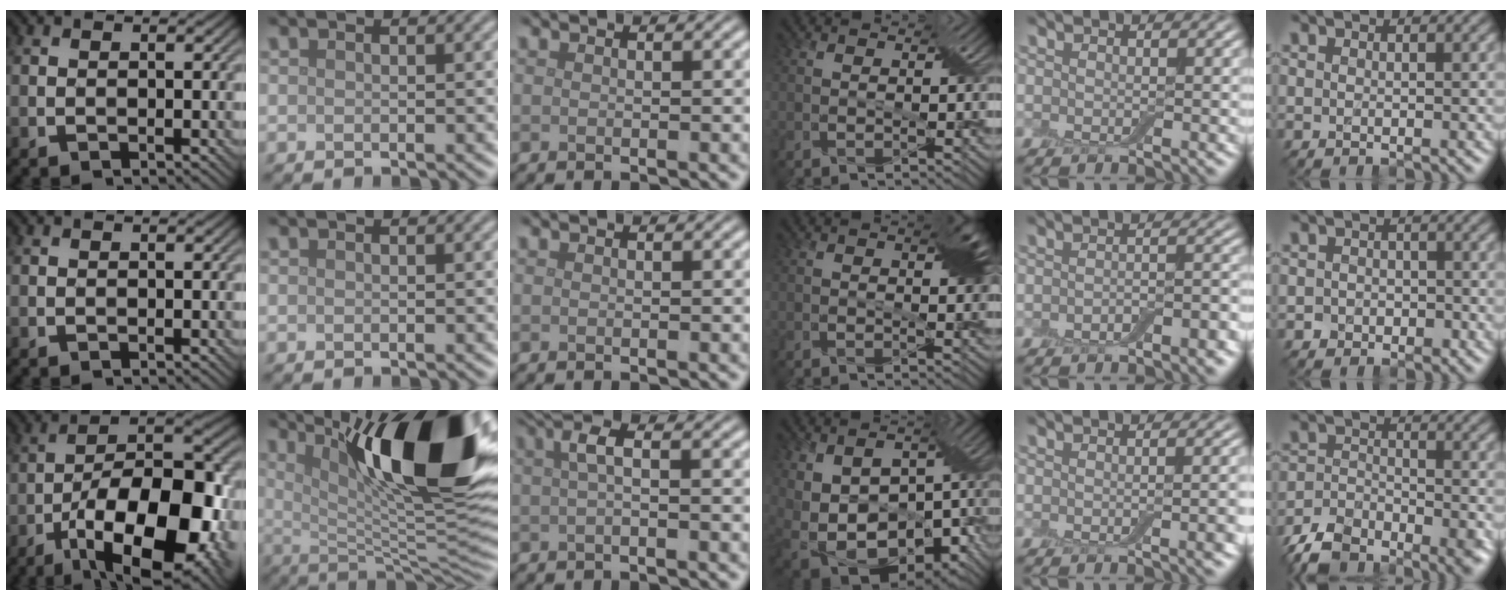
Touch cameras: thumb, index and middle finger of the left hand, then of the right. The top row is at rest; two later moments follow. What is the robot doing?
{"motion": "insert", "object": "backpack"}